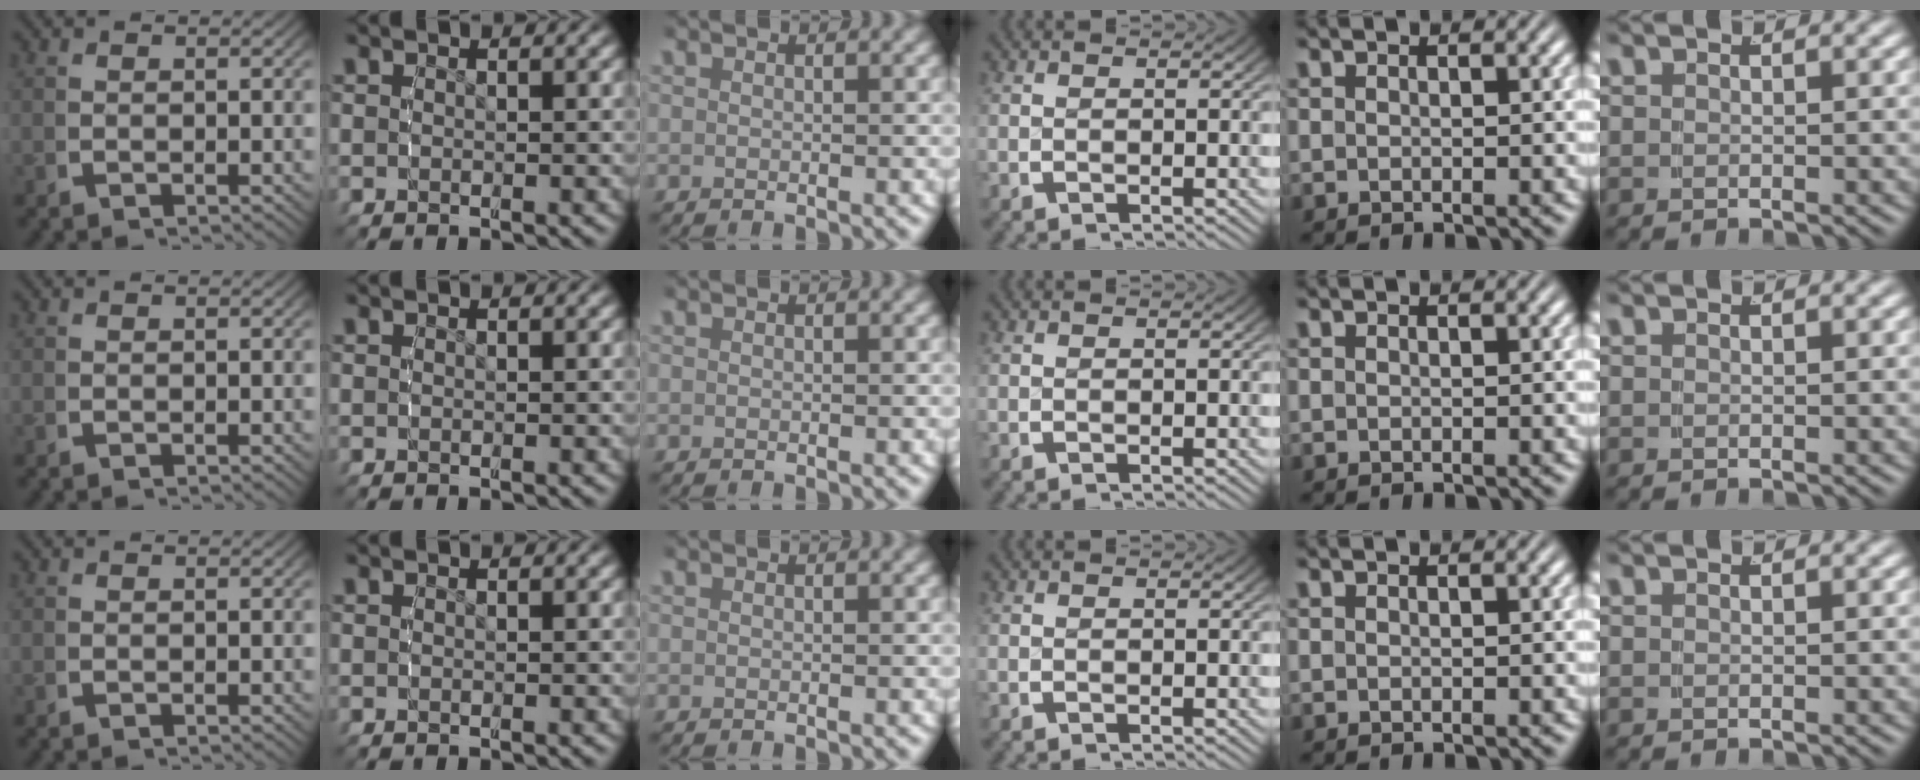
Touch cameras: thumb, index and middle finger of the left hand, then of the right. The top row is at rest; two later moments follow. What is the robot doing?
{"motion": "reach", "object": "coat"}